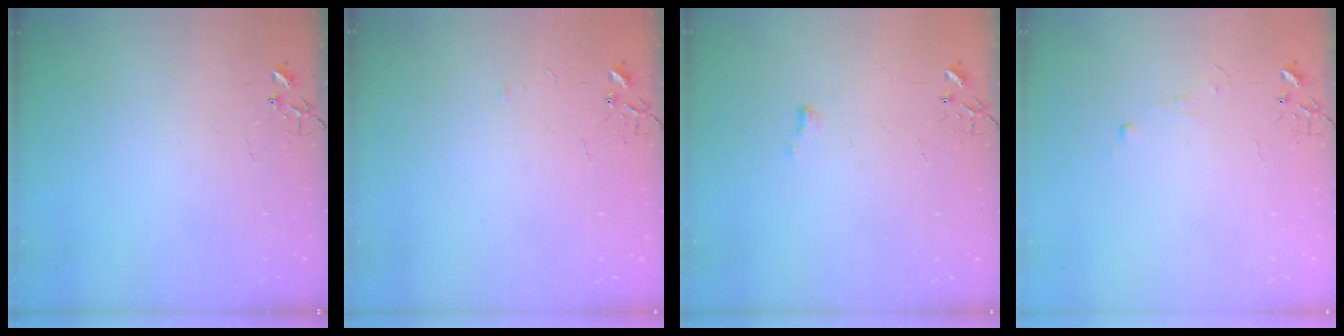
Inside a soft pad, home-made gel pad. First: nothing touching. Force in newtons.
{"total": 3.2, "press": 3.1, "slide": 0.5}
{"total": 3.5, "press": 3.5, "slide": 0.5}
{"total": 4.3, "press": 4.3, "slide": 0.5}